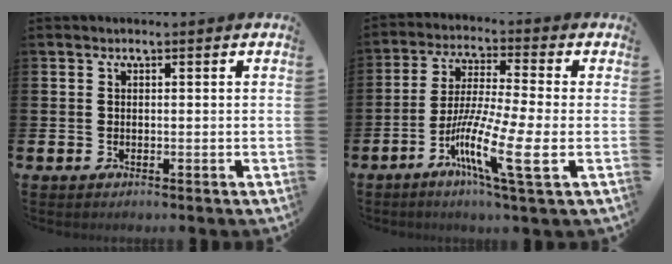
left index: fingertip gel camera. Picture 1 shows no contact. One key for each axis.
{"total": 10.3, "fx": -3.7, "fy": 0.5, "fz": 9.6, "tx": -0.188, "ty": -0.018, "tz": -0.072}